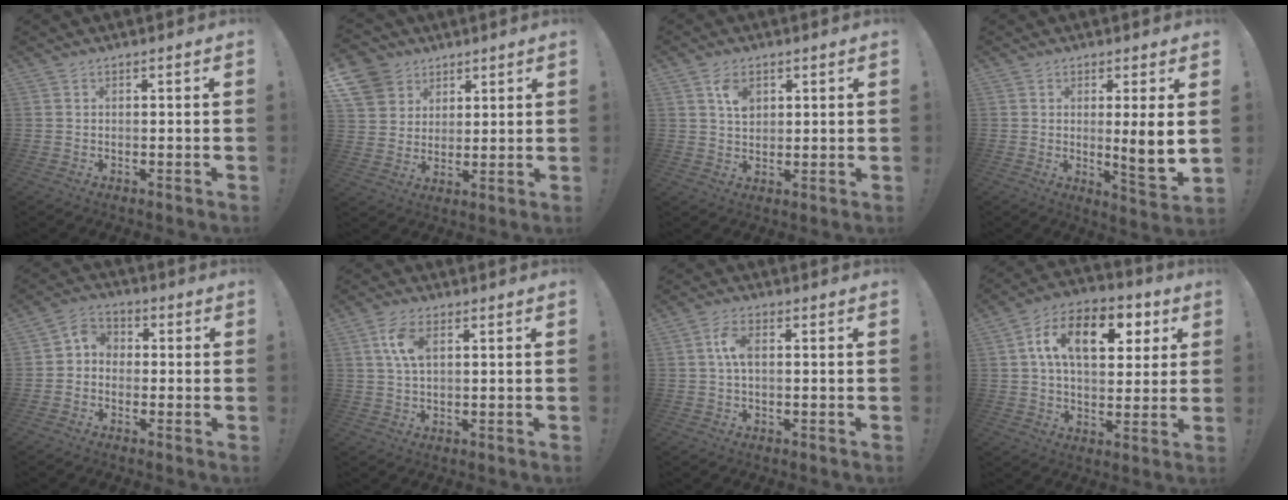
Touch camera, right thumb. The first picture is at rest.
{"total": 10.2, "force": [5.5, 8.2, 2.6], "torque": [-0.038, -0.035, 0.113]}
{"total": 5.2, "force": [2.3, 3.4, 3.2], "torque": [-0.048, -0.002, 0.042]}
{"total": 7.5, "force": [1.6, 0.0, 7.4], "torque": [-0.100, -0.024, 0.023]}
{"total": 5.0, "force": [-2.0, 4.2, 1.9], "torque": [-0.039, 0.023, -0.034]}
{"total": 6.9, "force": [2.1, 3.8, 5.3], "torque": [-0.093, -0.001, 0.037]}
{"total": 5.3, "force": [0.7, 2.6, 4.5], "torque": [-0.082, 0.005, 0.011]}
{"total": 16.6, "force": [5.2, 10.0, 12.3], "torque": [-0.184, -0.005, 0.089]}